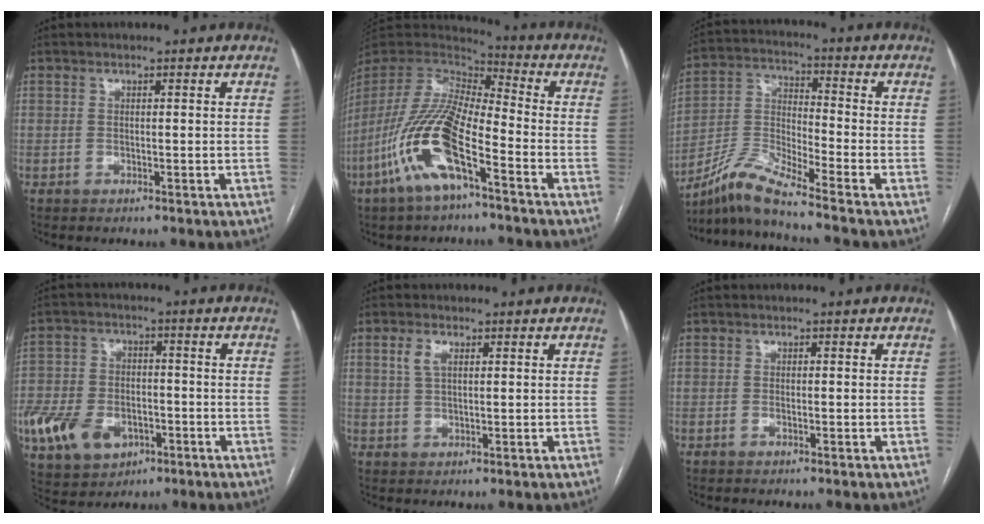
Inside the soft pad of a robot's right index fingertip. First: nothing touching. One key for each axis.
{"total": 16.2, "fx": -7.1, "fy": 4.0, "fz": 14.0, "tx": -0.304, "ty": -0.016, "tz": -0.135}
{"total": 8.7, "fx": -7.8, "fy": -1.3, "fz": 3.7, "tx": -0.091, "ty": -0.008, "tz": -0.153}
{"total": 16.9, "fx": -6.7, "fy": 11.9, "fz": 10.0, "tx": -0.249, "ty": 0.002, "tz": -0.103}
{"total": 2.8, "fx": 1.1, "fy": 1.3, "fz": 2.2, "tx": -0.049, "ty": 0.009, "tz": 0.026}
{"total": 0.6, "fx": -0.3, "fy": 0.2, "fz": 0.5, "tx": -0.011, "ty": -0.005, "tz": -0.005}